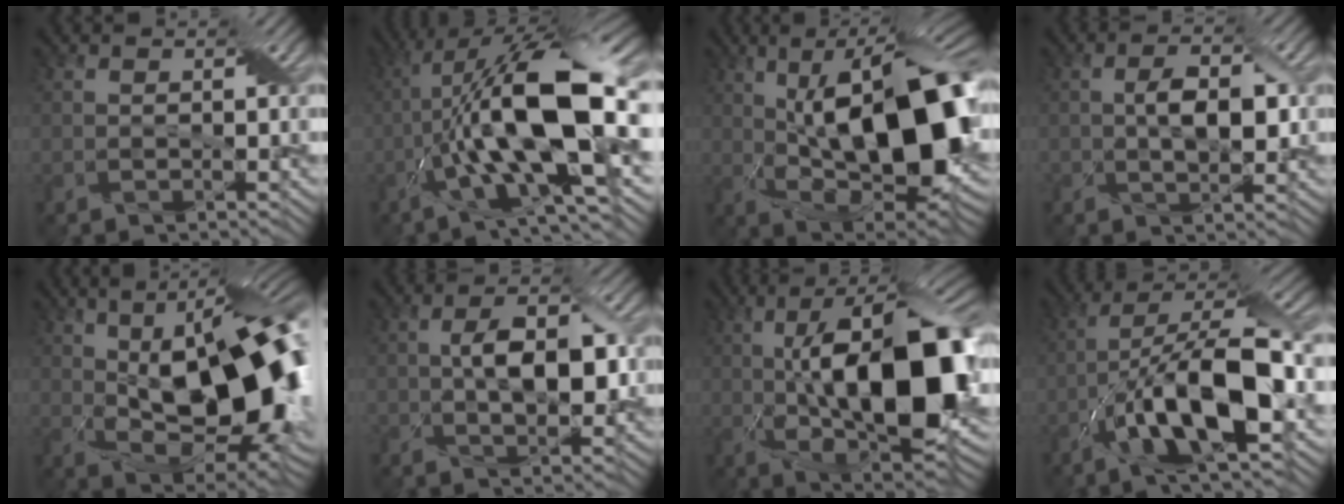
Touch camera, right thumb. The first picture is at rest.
{"total": 18.5, "force": [-2.2, 6.5, 17.2], "torque": [-0.311, 0.016, -0.051]}
{"total": 18.5, "force": [1.7, 7.8, 16.7], "torque": [-0.261, 0.022, 0.018]}
{"total": 5.1, "force": [0.3, 2.5, 4.4], "torque": [-0.083, -0.002, 0.005]}
{"total": 17.2, "force": [1.4, 7.8, 15.2], "torque": [-0.226, 0.006, 0.014]}
{"total": 7.1, "force": [0.4, 3.6, 6.1], "torque": [-0.114, -0.001, 0.003]}
{"total": 18.8, "force": [-0.2, 7.8, 17.0], "torque": [-0.275, 0.021, -0.018]}
{"total": 14.1, "force": [-4.9, 4.7, 12.4], "torque": [-0.232, 0.000, -0.092]}